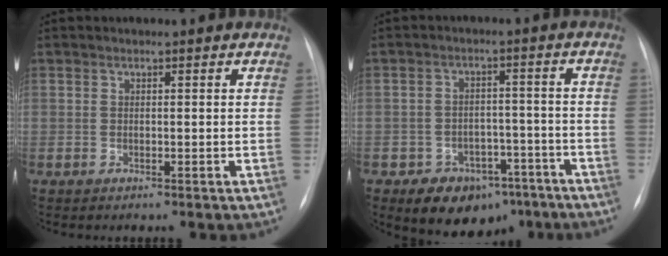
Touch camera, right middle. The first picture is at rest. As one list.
[{"total": 9.5, "force": [-6.0, 6.1, 4.2], "torque": [-0.059, 0.016, -0.083]}]